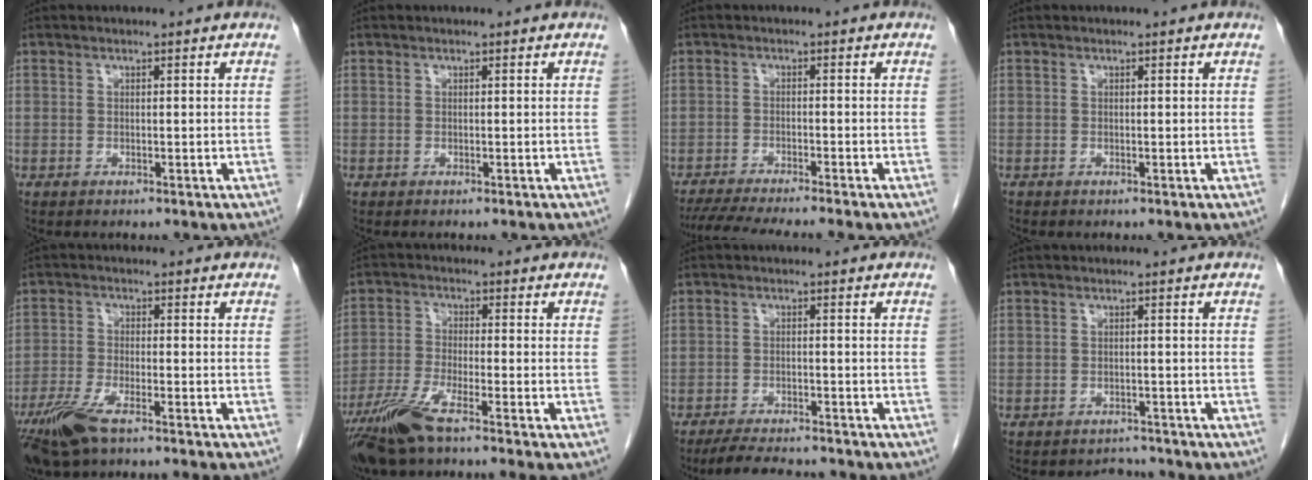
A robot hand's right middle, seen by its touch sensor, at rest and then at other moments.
{"total": 0.8, "force": [-0.7, 0.0, 0.4], "torque": [-0.003, 0.002, -0.007]}
{"total": 10.2, "force": [-8.9, -1.0, 4.9], "torque": [-0.065, -0.022, -0.141]}
{"total": 4.1, "force": [-4.0, -1.0, -0.5], "torque": [0.004, -0.007, -0.076]}
{"total": 8.3, "force": [-6.1, 1.5, 5.4], "torque": [-0.110, -0.017, -0.110]}
{"total": 7.9, "force": [-5.7, -0.1, 5.5], "torque": [-0.115, -0.024, -0.115]}
{"total": 8.3, "force": [-7.6, 1.1, 3.1], "torque": [-0.051, -0.011, -0.118]}
{"total": 2.4, "force": [-2.3, 0.6, -0.6], "torque": [0.004, -0.005, -0.033]}